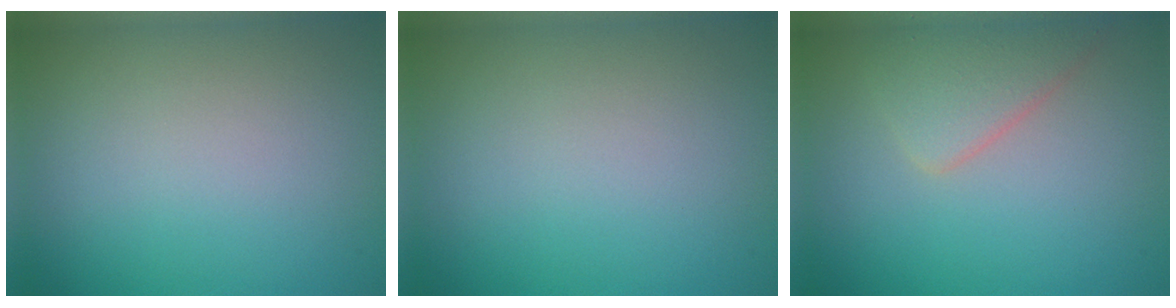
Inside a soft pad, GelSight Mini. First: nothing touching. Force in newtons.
{"total": 0.0}
{"total": 2.9, "press": 2.9, "slide": 0.2}